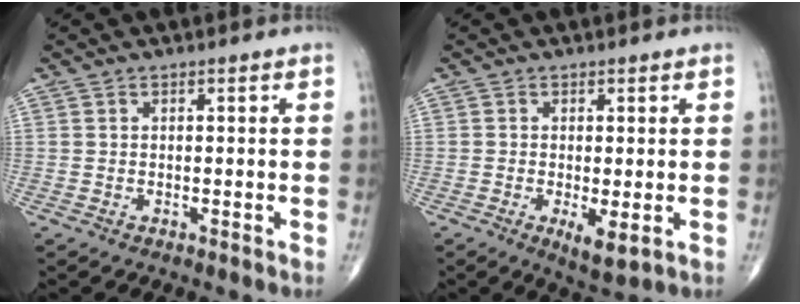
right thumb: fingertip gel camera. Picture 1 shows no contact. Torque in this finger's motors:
{"motor_torque": [-0.03, 0.64, -0.07, -0.07, 0.10]}